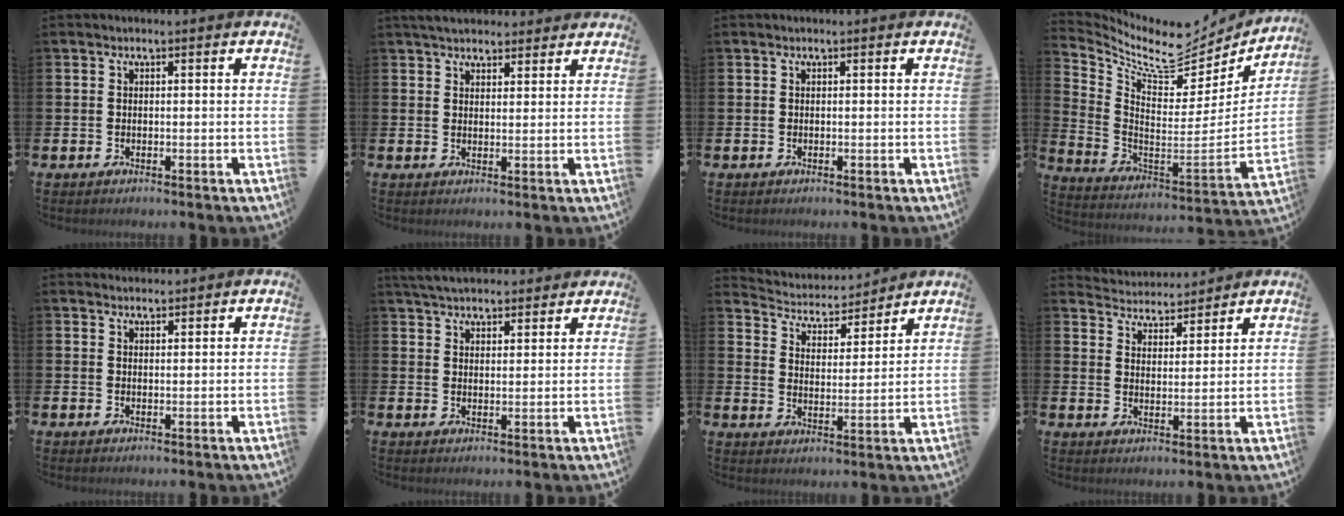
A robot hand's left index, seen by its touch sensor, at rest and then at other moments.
{"total": 4.2, "force": [3.9, 1.3, 0.7], "torque": [-0.019, -0.010, 0.073]}
{"total": 0.0}
{"total": 8.5, "force": [6.7, 3.6, 3.7], "torque": [-0.097, -0.059, 0.110]}
{"total": 1.9, "force": [1.8, 0.5, 0.0], "torque": [0.008, -0.007, 0.032]}
{"total": 4.7, "force": [4.5, 1.0, 0.7], "torque": [-0.022, -0.019, 0.082]}
{"total": 4.6, "force": [4.4, 1.4, 0.3], "torque": [-0.036, -0.035, 0.073]}
{"total": 4.4, "force": [4.3, 1.1, 0.0], "torque": [-0.025, -0.032, 0.072]}